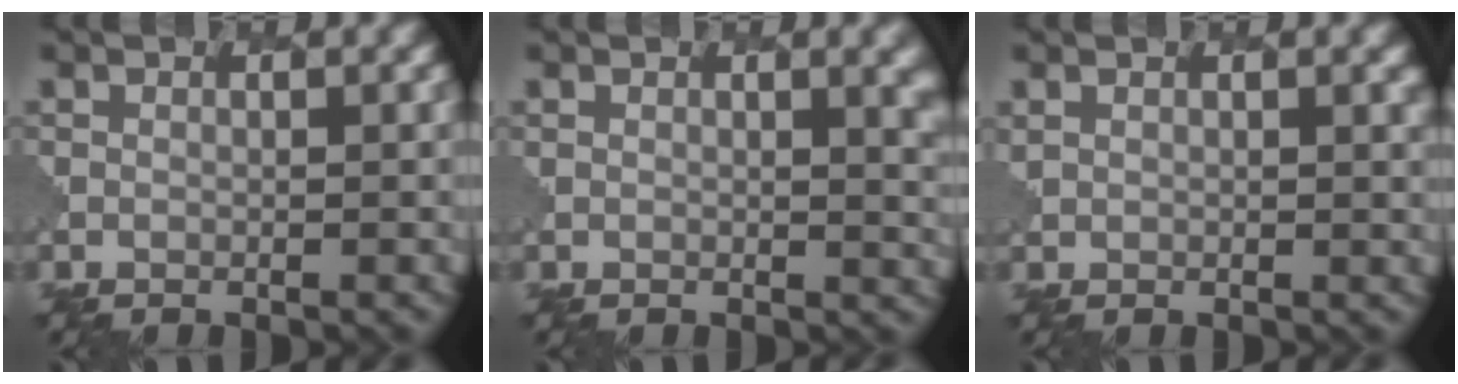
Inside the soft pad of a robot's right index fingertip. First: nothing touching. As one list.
[{"total": 4.4, "force": [1.4, 2.1, 3.6], "torque": [-0.010, 0.004, 0.018]}, {"total": 1.1, "force": [0.9, 0.4, 0.4], "torque": [-0.005, -0.004, 0.018]}]